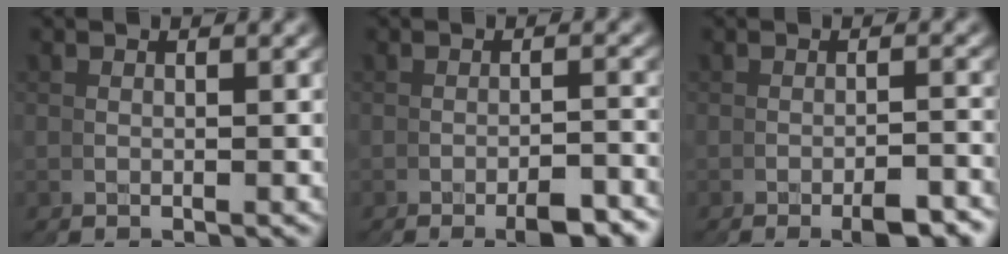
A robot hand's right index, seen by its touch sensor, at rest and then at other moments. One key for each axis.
{"total": 2.9, "fx": -2.8, "fy": -0.2, "fz": 0.9, "tx": -0.005, "ty": 0.005, "tz": -0.047}
{"total": 2.5, "fx": -2.3, "fy": -0.5, "fz": 0.8, "tx": -0.005, "ty": 0.007, "tz": -0.040}